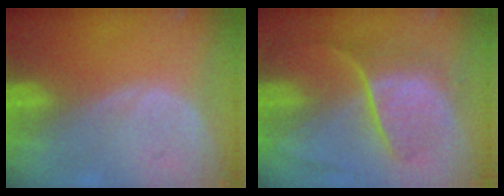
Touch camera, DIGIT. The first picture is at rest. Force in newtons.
{"total": 8.9, "press": 7.5, "slide": 4.7}